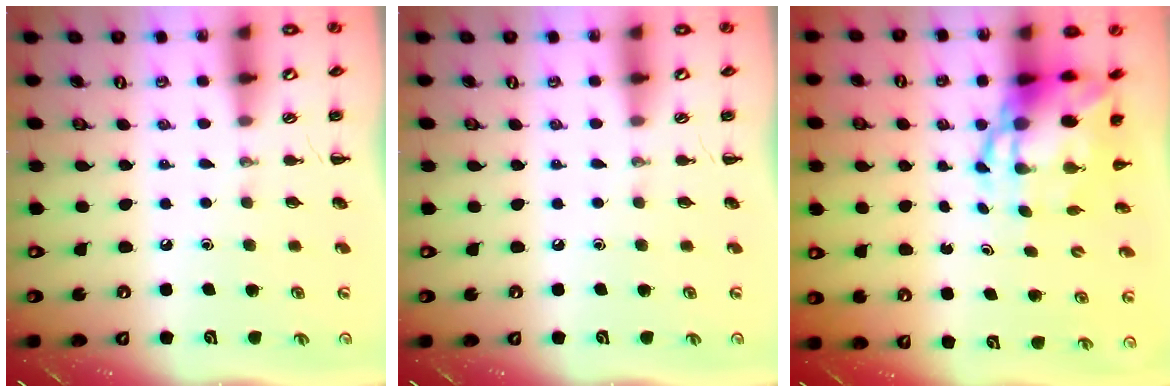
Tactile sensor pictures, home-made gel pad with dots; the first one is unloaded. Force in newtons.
{"total": 0.0}
{"total": 8.9, "press": 8.6, "slide": 2.3}